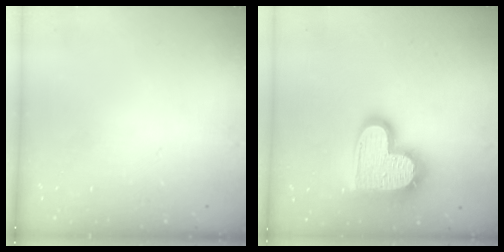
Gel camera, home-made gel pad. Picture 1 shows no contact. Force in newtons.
{"total": 20.1, "press": 20.1, "slide": 1.5}